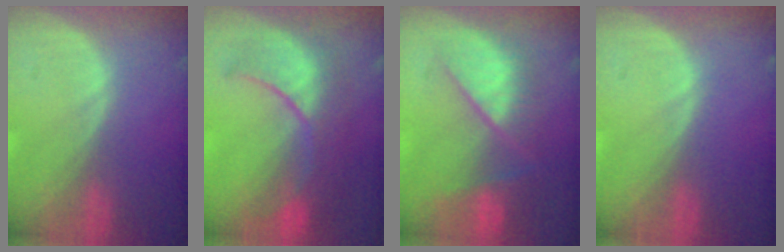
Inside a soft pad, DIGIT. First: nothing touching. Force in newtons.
{"total": 10.4, "press": 9.2, "slide": 5.0}
{"total": 9.7, "press": 8.3, "slide": 5.0}
{"total": 0.0}